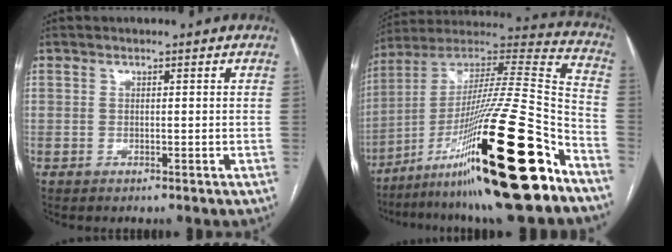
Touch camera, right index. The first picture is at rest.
{"total": 30.6, "force": [-16.8, 2.3, 25.5], "torque": [-0.390, -0.026, -0.281]}